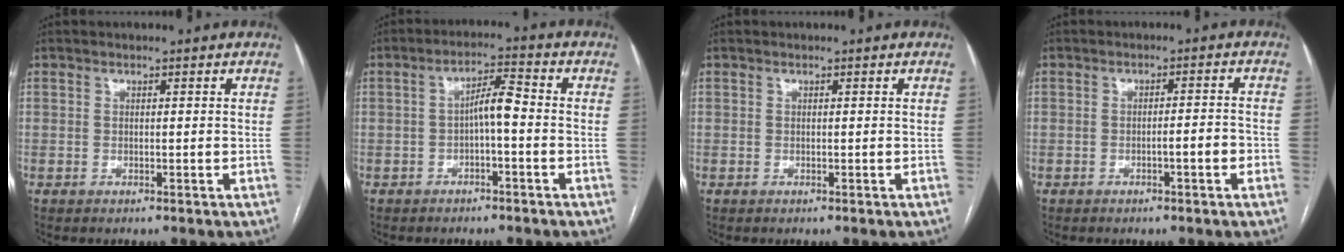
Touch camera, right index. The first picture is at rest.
{"total": 4.5, "force": [-0.8, 0.8, 4.3], "torque": [-0.073, 0.017, -0.013]}
{"total": 0.0}
{"total": 3.3, "force": [-1.3, 0.2, 3.0], "torque": [-0.041, 0.003, -0.020]}